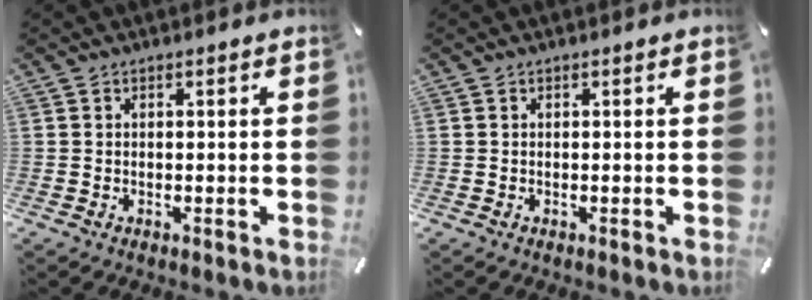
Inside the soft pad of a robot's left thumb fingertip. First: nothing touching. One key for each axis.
{"total": 0.0}